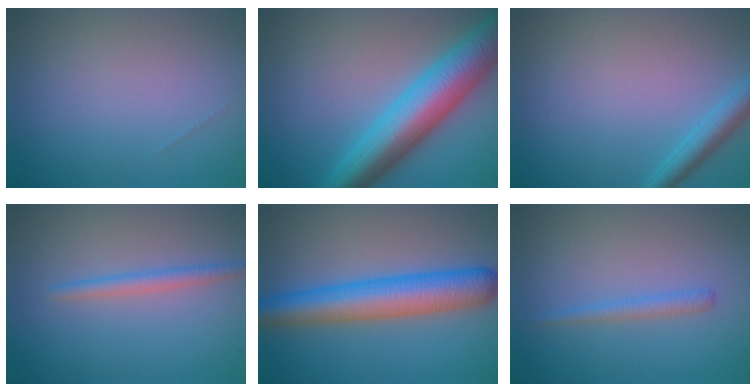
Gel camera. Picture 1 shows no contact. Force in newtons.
{"total": 9.4, "press": 9.4, "slide": 0.1}
{"total": 2.4, "press": 2.4, "slide": 0.1}
{"total": 1.9, "press": 1.9, "slide": 0.1}
{"total": 7.3, "press": 7.3, "slide": 0.1}
{"total": 1.3, "press": 1.3, "slide": 0.1}